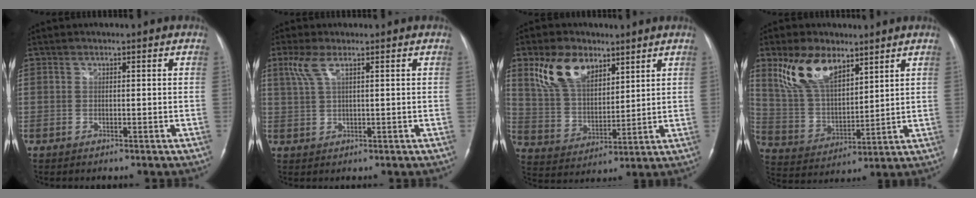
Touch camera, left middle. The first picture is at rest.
{"total": 3.6, "force": [1.9, 0.6, 3.0], "torque": [-0.081, 0.016, 0.046]}
{"total": 10.8, "force": [6.5, 6.1, 6.2], "torque": [-0.135, 0.019, 0.132]}
{"total": 11.6, "force": [7.4, 5.6, 7.1], "torque": [-0.154, 0.015, 0.153]}